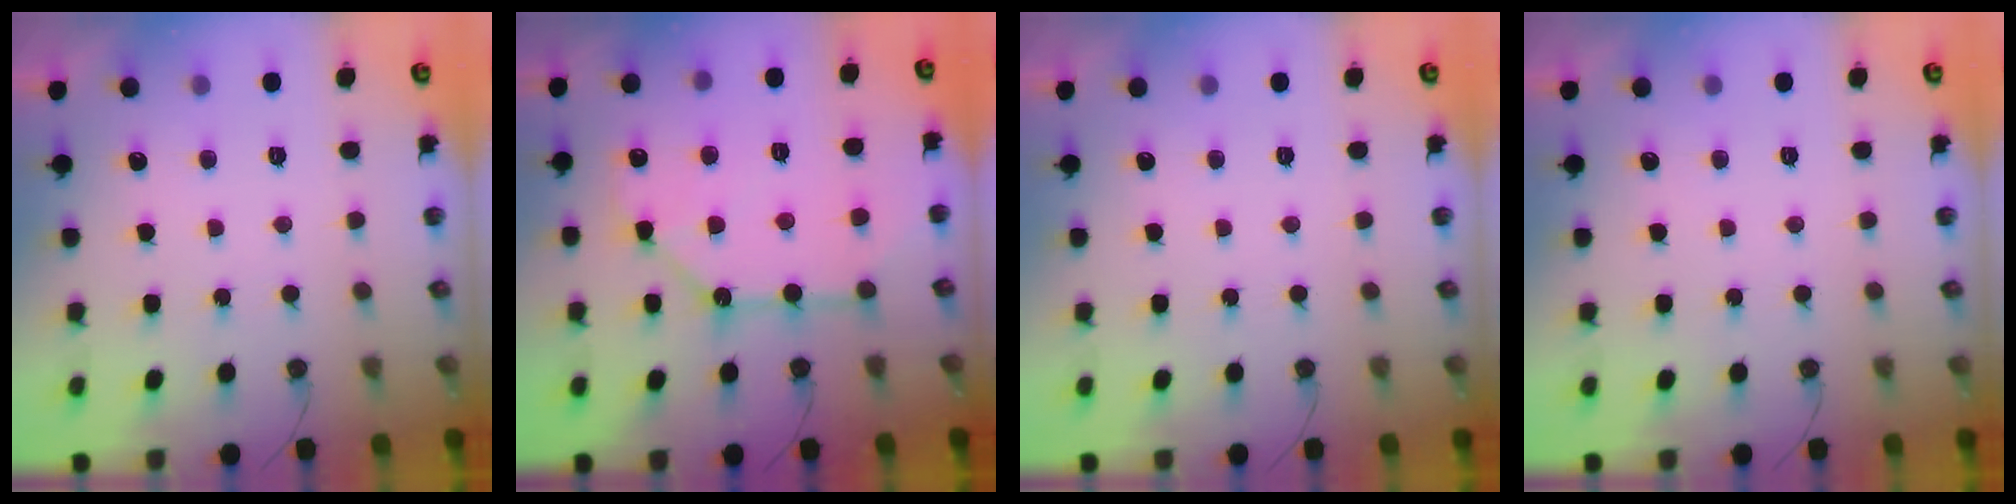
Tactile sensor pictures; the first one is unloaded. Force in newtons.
{"total": 11.4, "press": 11.4, "slide": 0.9}
{"total": 0.0}
{"total": 0.0}